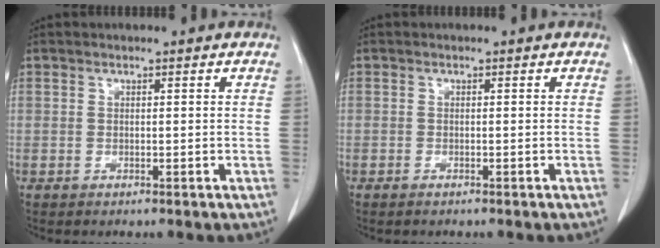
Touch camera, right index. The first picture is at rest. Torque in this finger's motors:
{"motor_torque": [0.27, -0.24, -0.06, 0.00]}